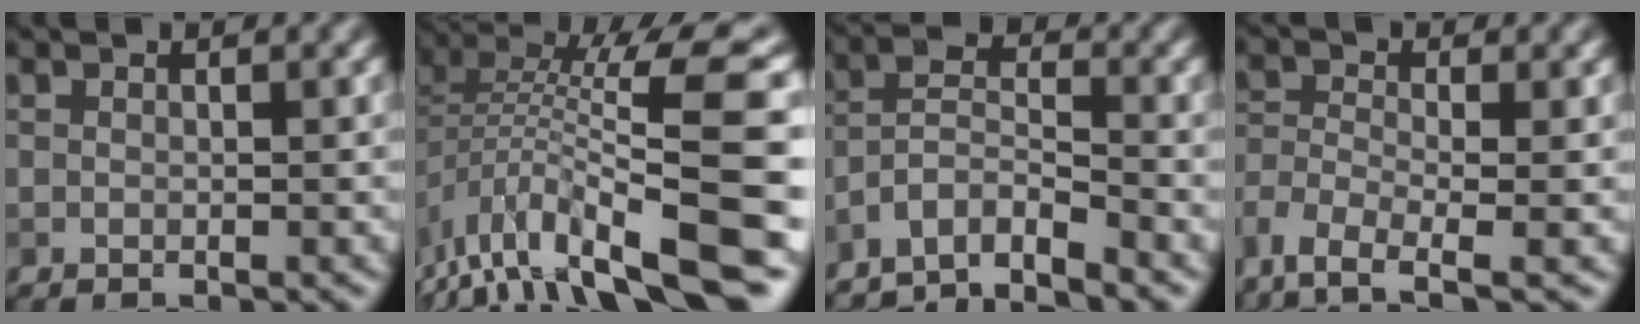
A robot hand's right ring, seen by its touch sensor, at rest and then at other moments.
{"total": 11.0, "force": [-4.0, 2.8, 9.9], "torque": [-0.170, 0.028, -0.060]}
{"total": 5.2, "force": [-4.7, 0.9, 2.1], "torque": [-0.033, 0.001, -0.093]}
{"total": 5.2, "force": [-3.7, 1.6, 3.2], "torque": [-0.069, -0.007, -0.082]}